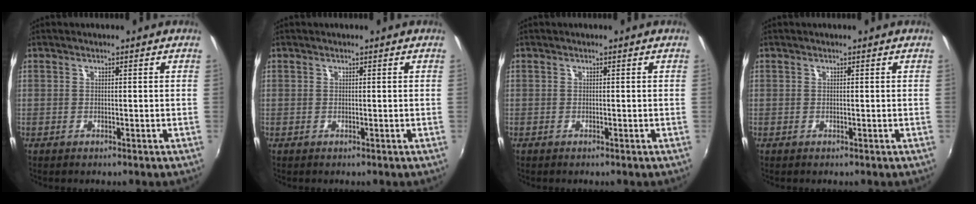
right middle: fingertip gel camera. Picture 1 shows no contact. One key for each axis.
{"total": 0.0}
{"total": 0.0}
{"total": 0.0}